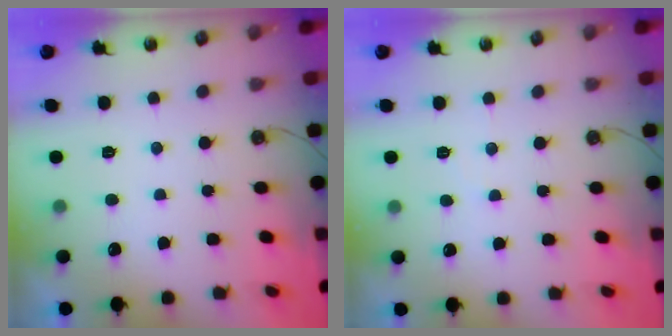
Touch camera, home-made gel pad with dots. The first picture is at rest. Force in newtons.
{"total": 3.8, "press": 3.7, "slide": 0.6}